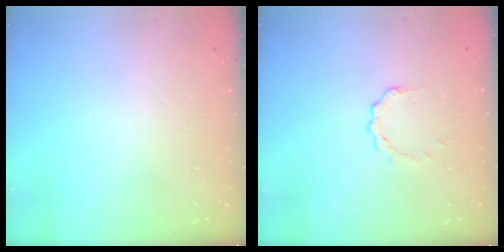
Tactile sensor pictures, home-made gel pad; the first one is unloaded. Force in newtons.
{"total": 2.8, "press": 2.8, "slide": 0.3}